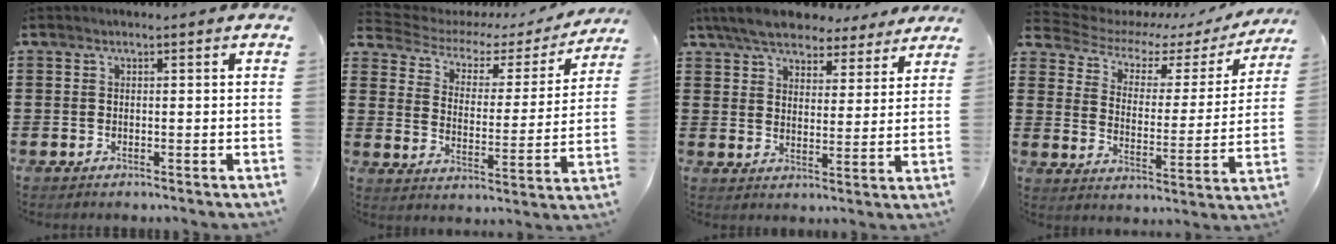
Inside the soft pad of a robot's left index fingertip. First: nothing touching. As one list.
[{"total": 4.0, "force": [2.9, 2.1, 1.8], "torque": [-0.058, -0.018, 0.041]}, {"total": 7.1, "force": [6.5, 1.9, 2.2], "torque": [-0.072, -0.016, 0.119]}, {"total": 5.2, "force": [4.1, 2.4, 2.0], "torque": [-0.058, -0.029, 0.064]}]